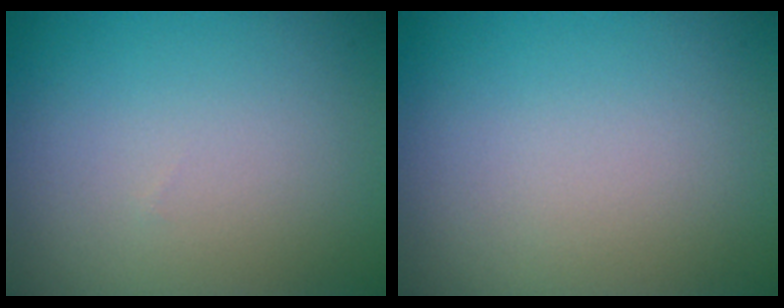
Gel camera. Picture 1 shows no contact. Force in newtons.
{"total": 0.0}